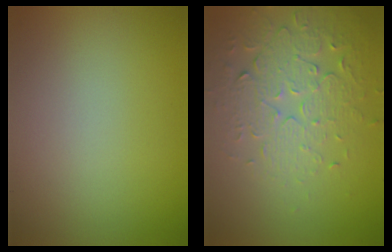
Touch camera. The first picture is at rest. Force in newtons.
{"total": 5.4, "press": 3.6, "slide": 4.0}